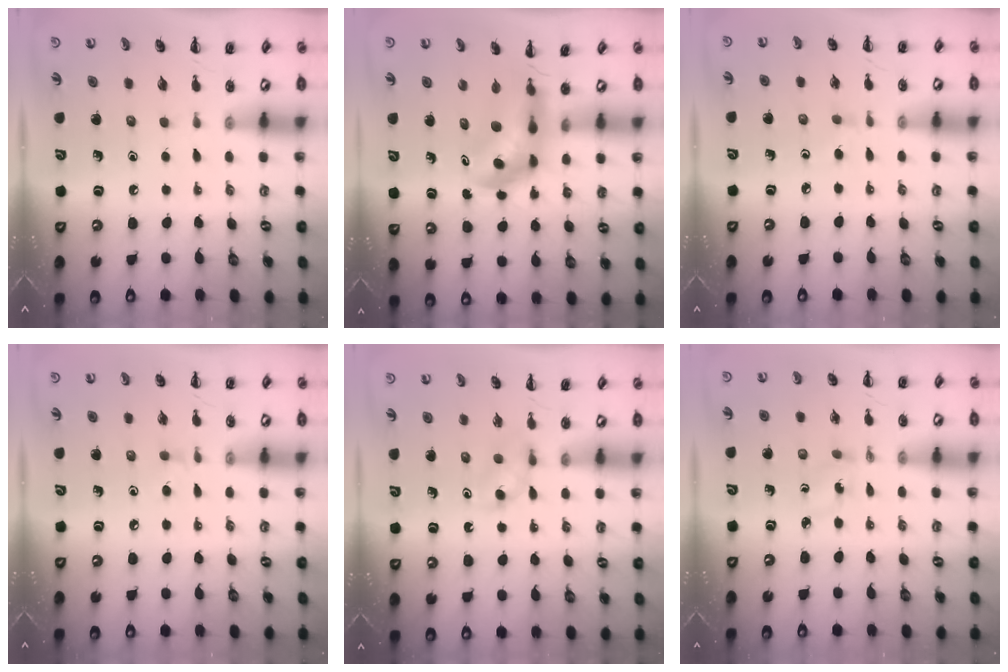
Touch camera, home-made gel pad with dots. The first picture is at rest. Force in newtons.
{"total": 5.5, "press": 5.3, "slide": 1.6}
{"total": 2.0, "press": 1.8, "slide": 0.8}
{"total": 4.2, "press": 3.9, "slide": 1.5}
{"total": 2.7, "press": 2.4, "slide": 1.1}
{"total": 2.5, "press": 2.4, "slide": 0.8}